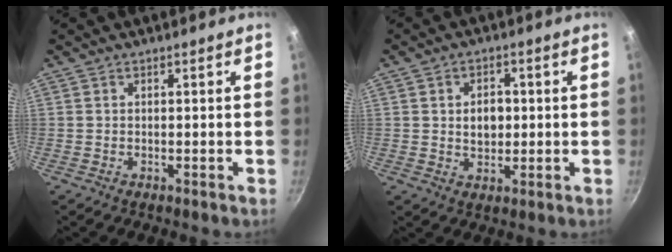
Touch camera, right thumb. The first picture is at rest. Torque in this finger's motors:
{"motor_torque": [-0.31, 0.43, -0.36, 0.04, 0.13]}